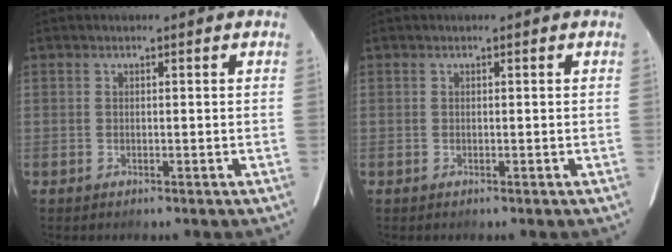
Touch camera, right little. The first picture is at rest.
{"total": 0.0}